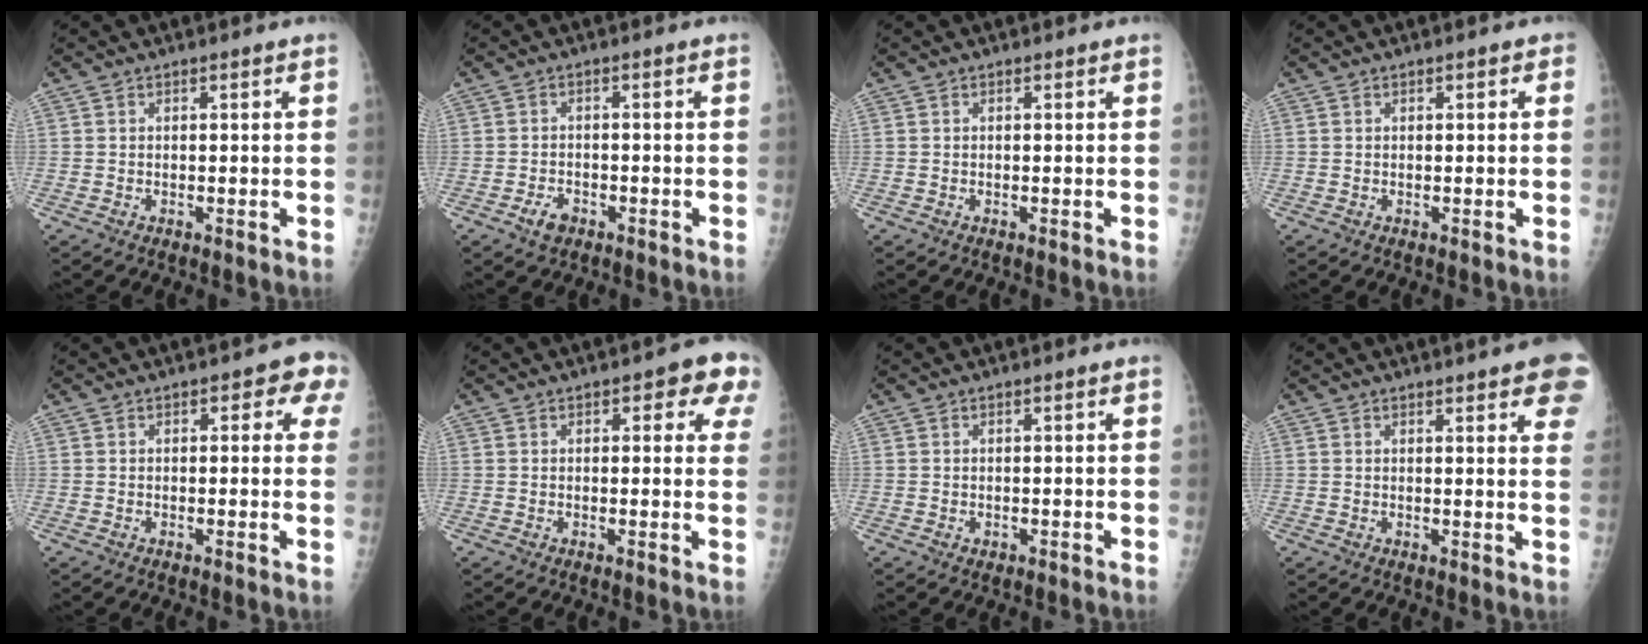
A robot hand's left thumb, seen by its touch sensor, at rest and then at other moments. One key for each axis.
{"total": 2.9, "fx": -1.7, "fy": 1.7, "fz": 1.6, "tx": -0.027, "ty": 0.013, "tz": -0.026}
{"total": 0.0}
{"total": 1.2, "fx": 0.4, "fy": 0.5, "fz": 1.0, "tx": -0.008, "ty": 0.002, "tz": 0.003}
{"total": 5.0, "fx": 1.8, "fy": 2.5, "fz": 4.0, "tx": -0.009, "ty": 0.001, "tz": 0.009}
{"total": 6.7, "fx": 3.0, "fy": 2.9, "fz": 5.3, "tx": -0.026, "ty": -0.003, "tz": 0.024}
{"total": 0.6, "fx": -0.1, "fy": 0.4, "fz": 0.4, "tx": -0.004, "ty": 0.004, "tz": 0.001}
{"total": 10.8, "fx": 6.3, "fy": 2.2, "fz": 8.4, "tx": -0.082, "ty": -0.014, "tz": 0.063}